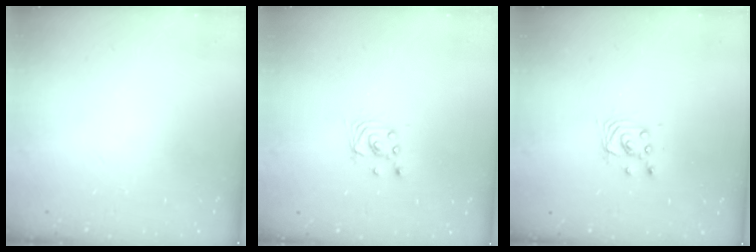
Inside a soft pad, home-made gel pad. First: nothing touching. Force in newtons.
{"total": 2.4, "press": 2.4, "slide": 0.2}
{"total": 2.7, "press": 2.7, "slide": 0.2}